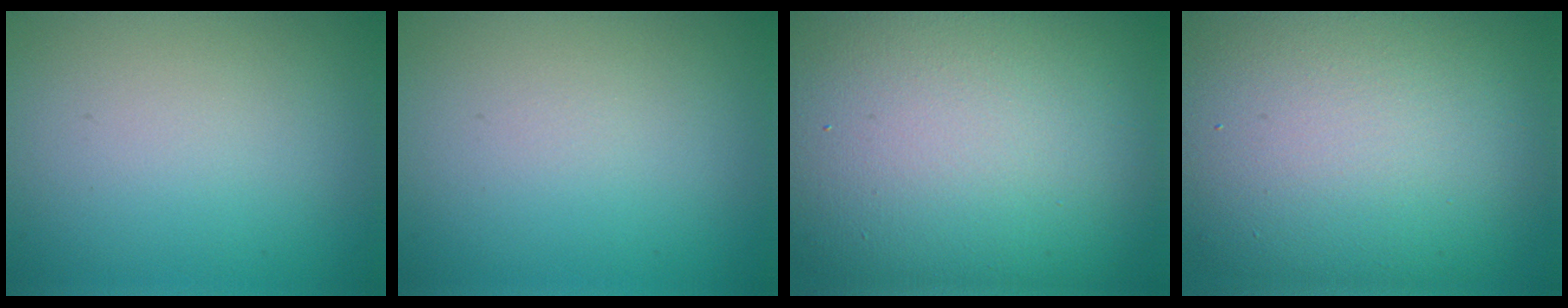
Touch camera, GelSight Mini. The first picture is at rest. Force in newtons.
{"total": 0.0}
{"total": 18.3, "press": 18.2, "slide": 1.6}
{"total": 15.7, "press": 15.7, "slide": 0.9}